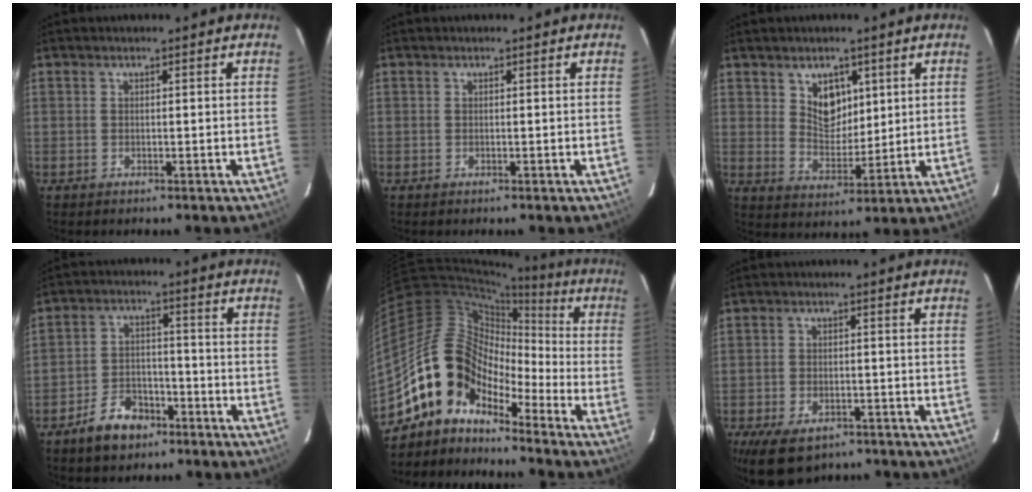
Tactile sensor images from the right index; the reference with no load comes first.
{"total": 0.0}
{"total": 6.9, "force": [3.2, 4.8, 3.8], "torque": [-0.056, -0.001, 0.064]}
{"total": 8.5, "force": [-5.7, 5.0, 3.7], "torque": [-0.087, 0.021, -0.086]}
{"total": 12.8, "force": [-9.6, 7.0, 4.9], "torque": [-0.084, 0.030, -0.201]}
{"total": 11.1, "force": [-7.4, 5.9, 5.7], "torque": [-0.129, -0.016, -0.113]}